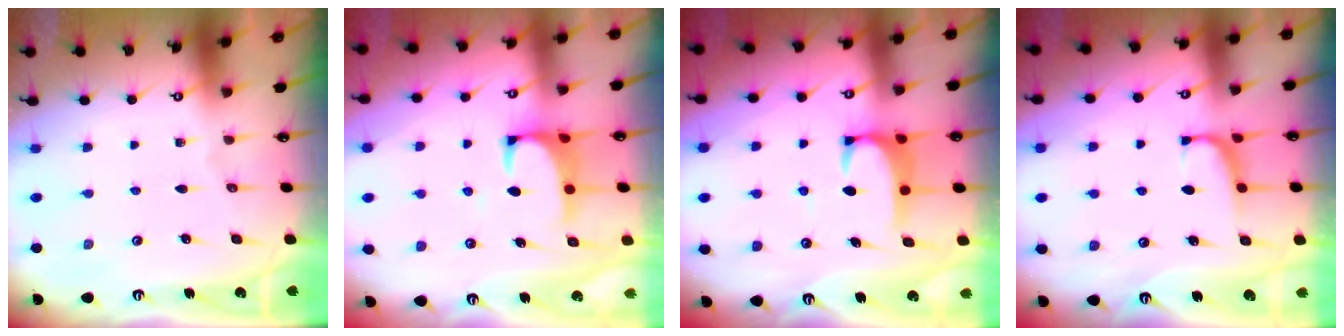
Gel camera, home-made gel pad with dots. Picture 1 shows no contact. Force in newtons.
{"total": 1.5, "press": 1.2, "slide": 0.8}
{"total": 2.5, "press": 2.4, "slide": 0.7}
{"total": 1.4, "press": 1.2, "slide": 0.7}